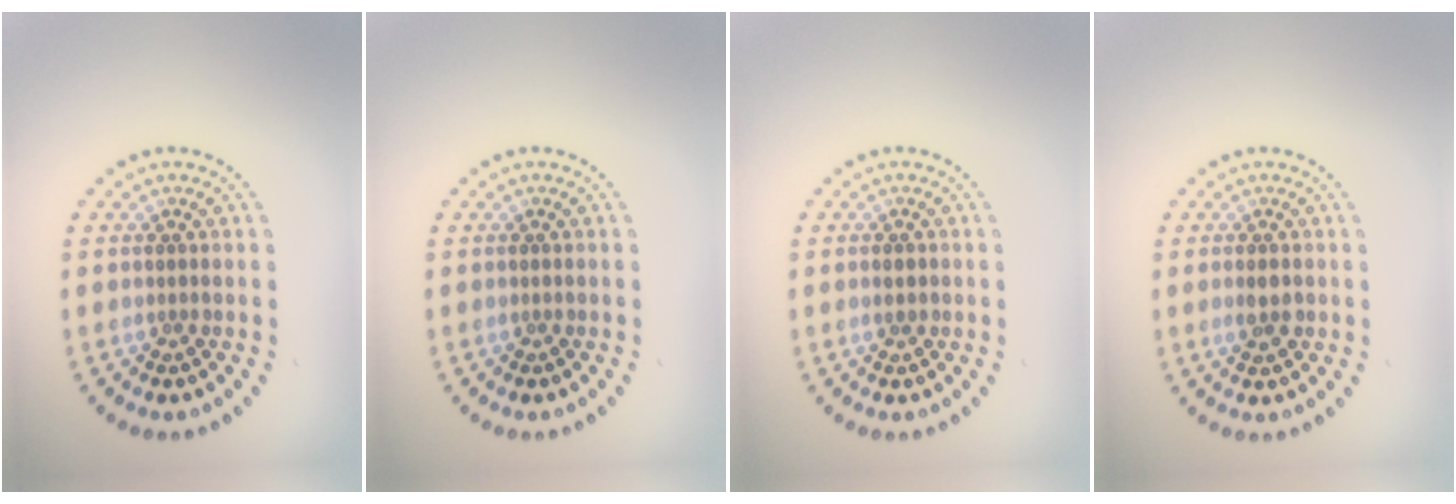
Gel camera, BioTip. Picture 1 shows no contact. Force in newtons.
{"total": 0.0}
{"total": 1.2, "press": 1.2, "slide": 0.0}
{"total": 1.6, "press": 1.5, "slide": 0.3}